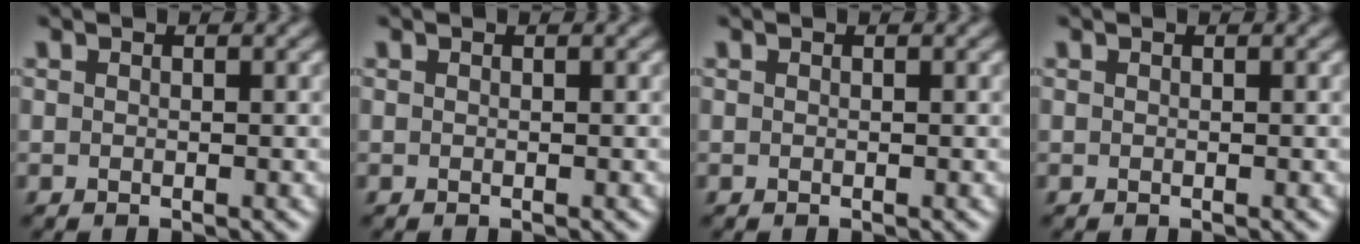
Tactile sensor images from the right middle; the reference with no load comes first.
{"total": 0.0}
{"total": 0.0}
{"total": 0.0}